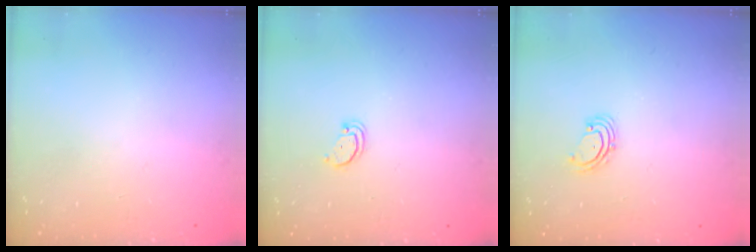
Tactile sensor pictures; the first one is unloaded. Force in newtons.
{"total": 2.1, "press": 2.1, "slide": 0.2}
{"total": 2.8, "press": 2.8, "slide": 0.2}